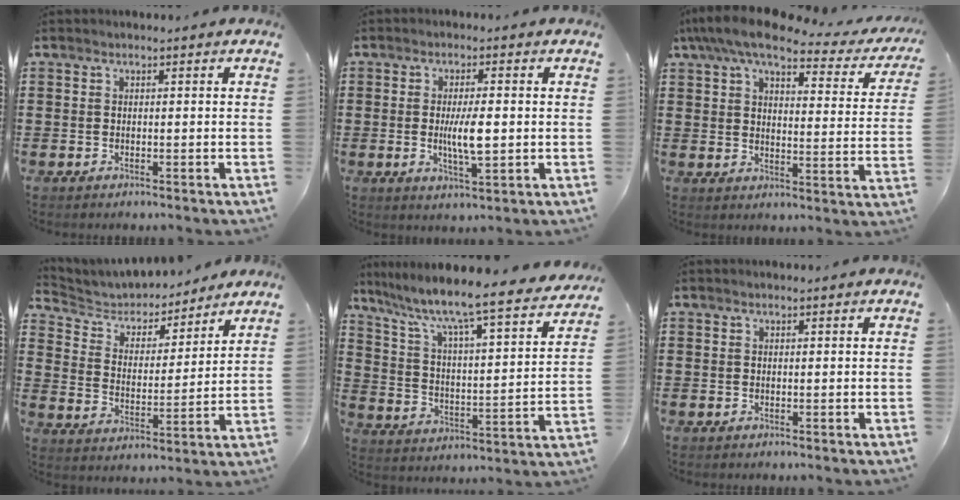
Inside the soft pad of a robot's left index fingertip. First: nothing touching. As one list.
[{"total": 5.2, "force": [0.2, 1.3, 5.0], "torque": [-0.090, -0.005, -0.002]}, {"total": 8.4, "force": [6.6, 1.7, 4.9], "torque": [-0.112, -0.027, 0.113]}, {"total": 4.7, "force": [4.4, 1.7, 0.6], "torque": [-0.040, -0.026, 0.070]}, {"total": 7.0, "force": [6.0, -0.3, 3.6], "torque": [-0.099, -0.061, 0.089]}, {"total": 0.0}]